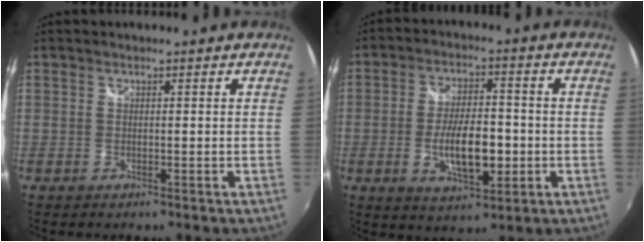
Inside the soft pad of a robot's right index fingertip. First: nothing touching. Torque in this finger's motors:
{"motor_torque": [0.35, -0.04, 0.32, 0.11]}